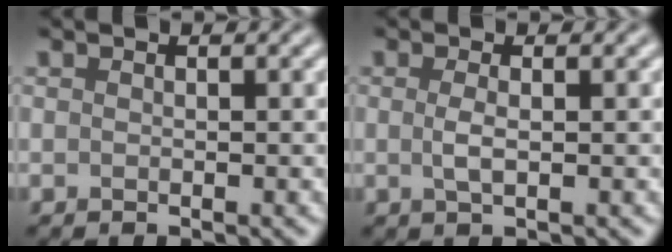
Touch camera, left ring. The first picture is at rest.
{"total": 1.5, "force": [0.1, 0.4, 1.4], "torque": [-0.029, 0.001, 0.000]}